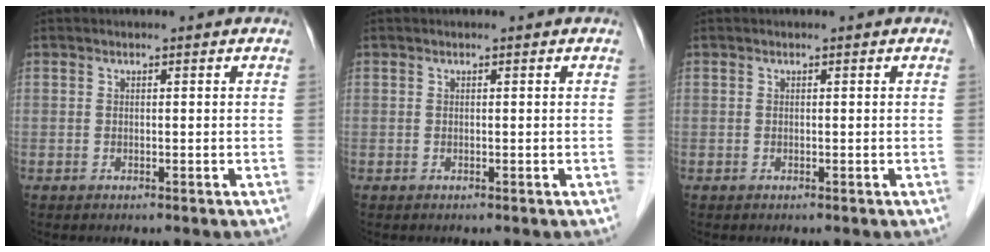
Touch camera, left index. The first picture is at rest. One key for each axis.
{"total": 0.0}
{"total": 0.0}